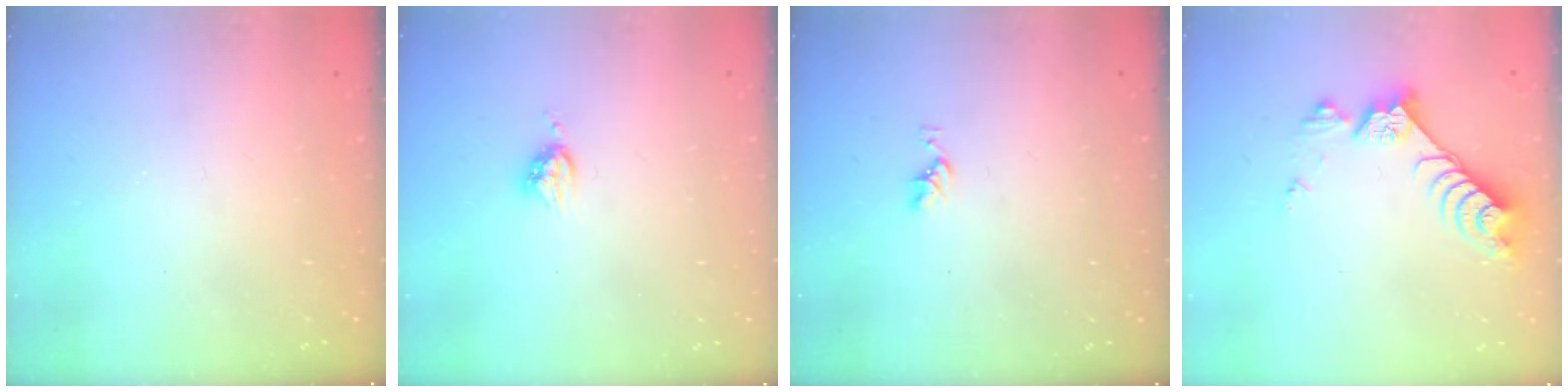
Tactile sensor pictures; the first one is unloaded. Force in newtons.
{"total": 5.1, "press": 5.1, "slide": 0.5}
{"total": 2.4, "press": 2.4, "slide": 0.4}
{"total": 8.8, "press": 8.7, "slide": 0.2}